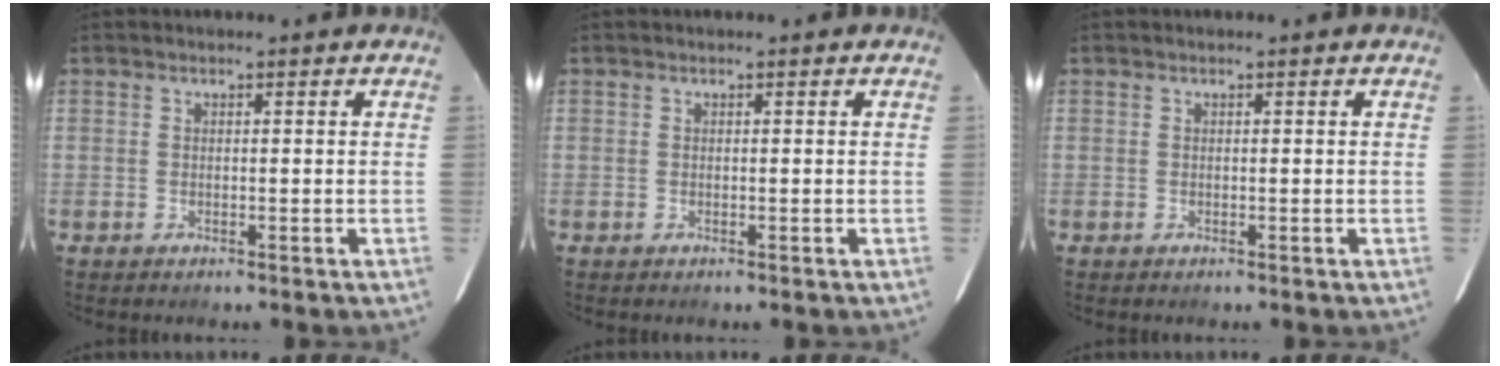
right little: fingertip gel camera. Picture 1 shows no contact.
{"total": 0.0}
{"total": 0.0}